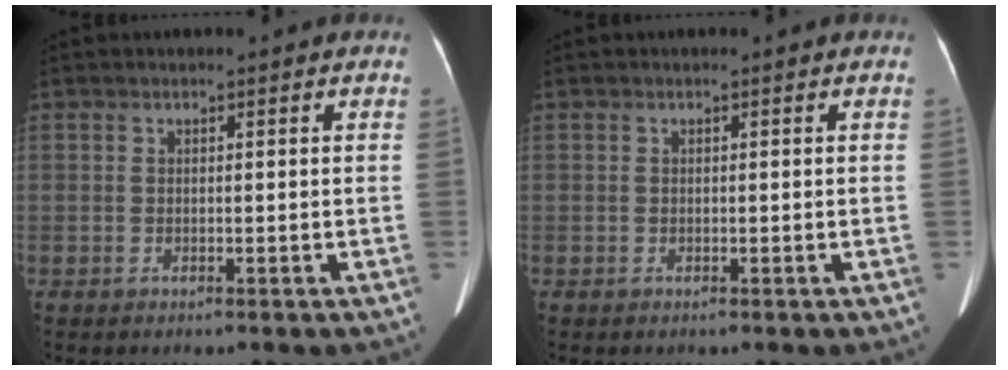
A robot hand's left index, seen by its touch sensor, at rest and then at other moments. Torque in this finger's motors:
{"motor_torque": [0.05, 0.02, 0.01, 0.00]}